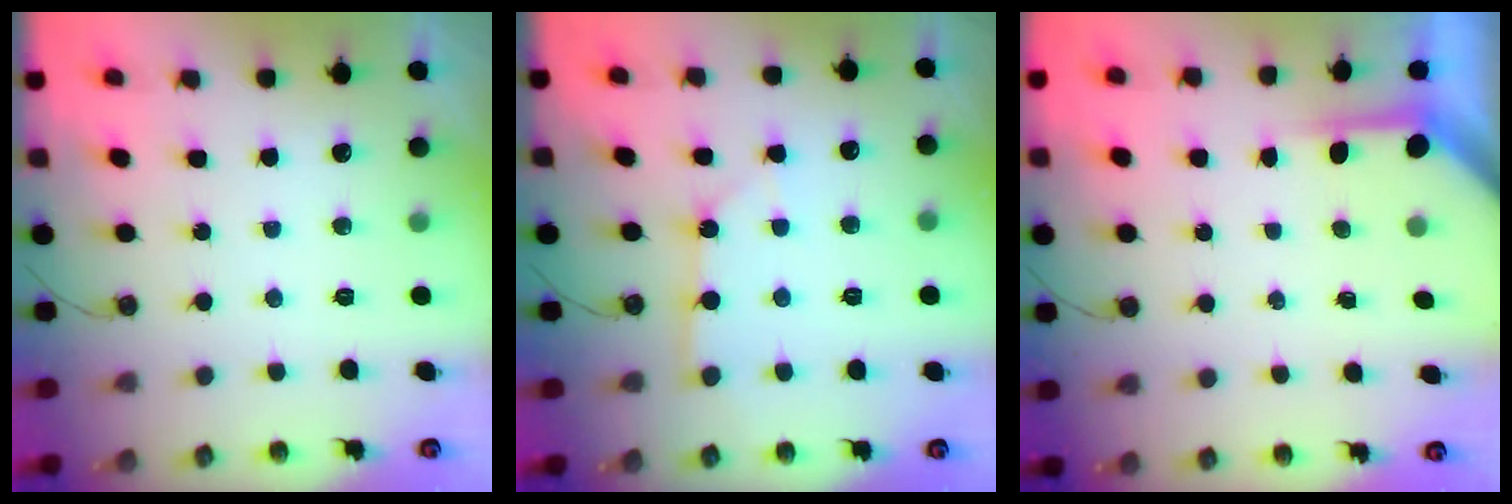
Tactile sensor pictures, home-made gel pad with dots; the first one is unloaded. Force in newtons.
{"total": 4.0, "press": 4.0, "slide": 0.4}
{"total": 3.8, "press": 3.7, "slide": 0.4}